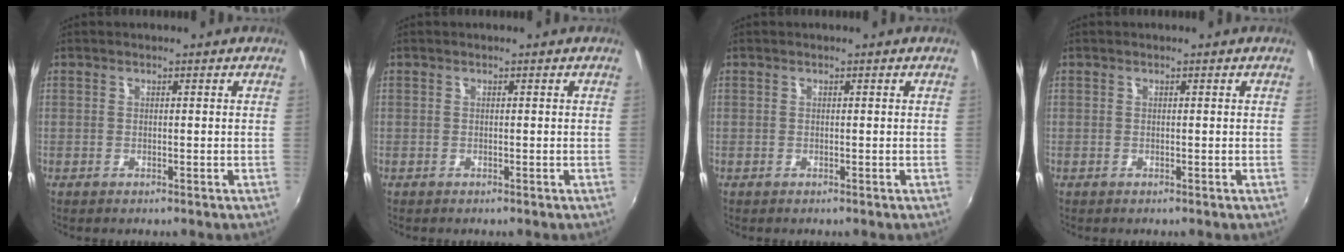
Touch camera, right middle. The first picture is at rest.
{"total": 0.0}
{"total": 0.0}
{"total": 0.0}